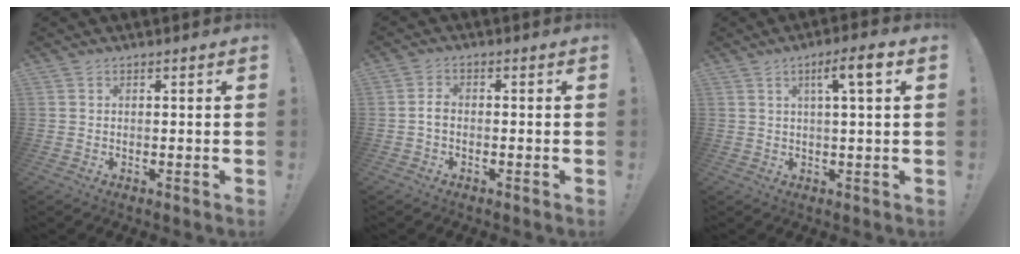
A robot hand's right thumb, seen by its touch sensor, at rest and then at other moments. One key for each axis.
{"total": 2.3, "fx": -0.7, "fy": 1.3, "fz": 1.8, "tx": -0.029, "ty": 0.008, "tz": -0.012}
{"total": 6.6, "fx": 2.3, "fy": 0.6, "fz": 6.2, "tx": -0.093, "ty": -0.001, "tz": 0.027}